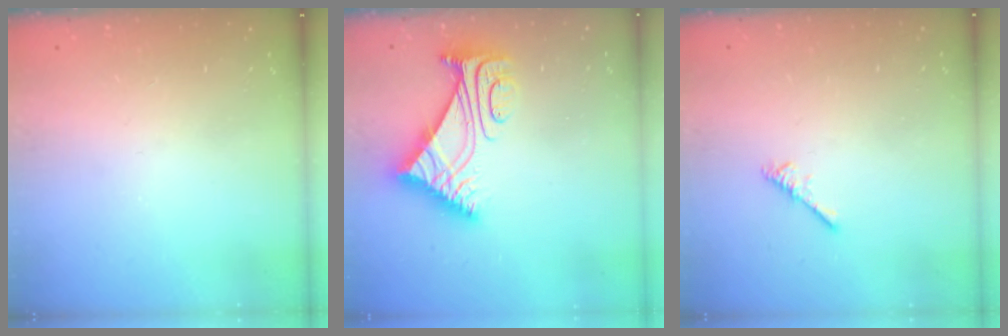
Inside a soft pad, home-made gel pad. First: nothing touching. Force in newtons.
{"total": 8.1, "press": 8.1, "slide": 1.0}
{"total": 2.2, "press": 2.1, "slide": 0.5}